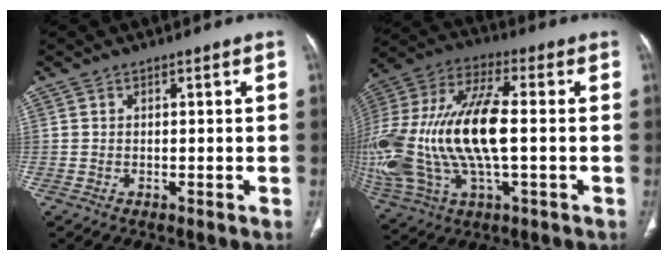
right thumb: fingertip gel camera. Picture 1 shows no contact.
{"total": 28.2, "force": [-1.7, 12.7, 25.1], "torque": [-0.609, 0.009, -0.022]}